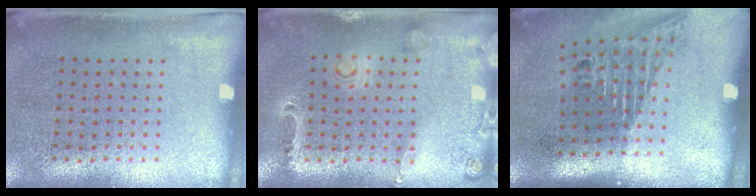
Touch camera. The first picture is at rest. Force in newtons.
{"total": 0.5, "press": 0.4, "slide": 0.3}
{"total": 1.6, "press": 1.2, "slide": 1.1}